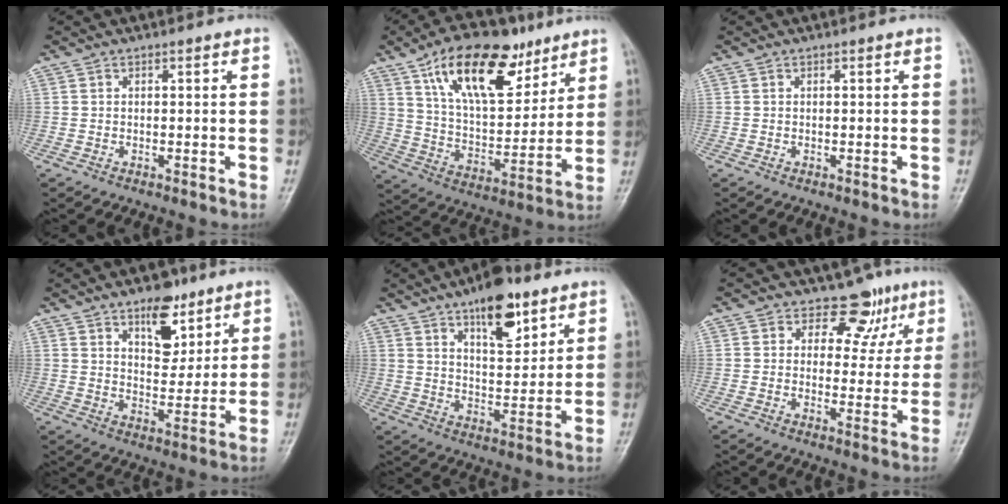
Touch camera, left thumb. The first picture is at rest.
{"total": 20.5, "force": [11.7, 9.8, 13.6], "torque": [-0.182, -0.044, 0.205]}
{"total": 0.0}
{"total": 9.5, "force": [5.8, 5.0, 5.7], "torque": [-0.053, -0.035, 0.092]}
{"total": 12.5, "force": [7.7, 5.1, 8.4], "torque": [-0.099, -0.045, 0.123]}
{"total": 7.5, "force": [4.6, 5.4, 2.3], "torque": [0.014, -0.019, 0.053]}